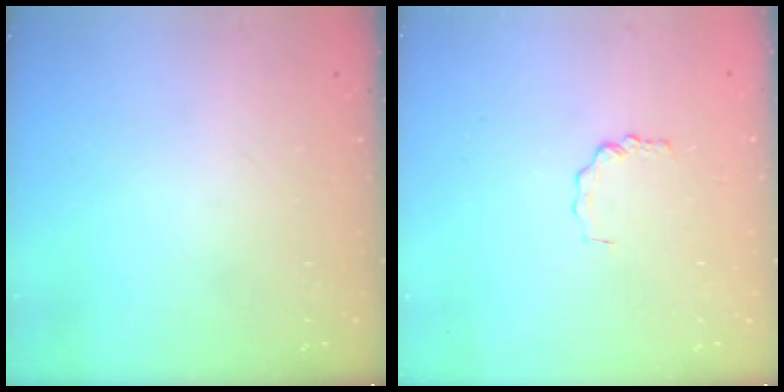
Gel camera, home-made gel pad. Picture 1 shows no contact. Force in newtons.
{"total": 1.8, "press": 1.8, "slide": 0.3}